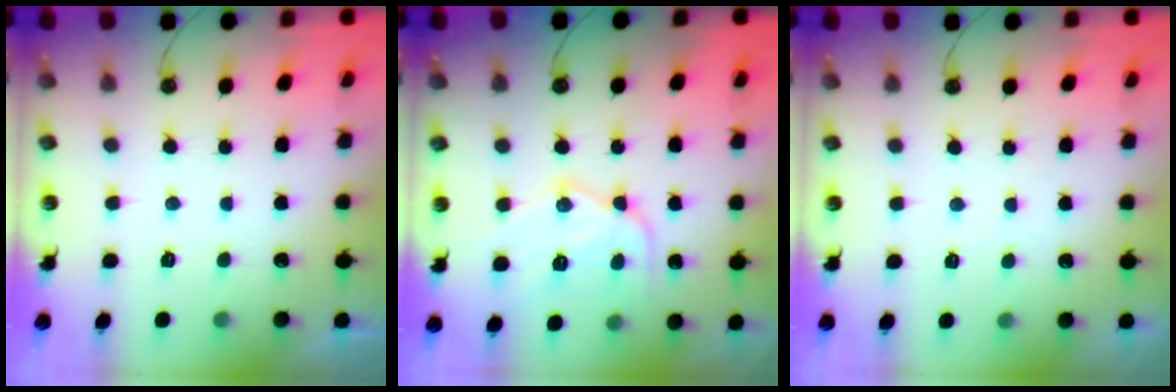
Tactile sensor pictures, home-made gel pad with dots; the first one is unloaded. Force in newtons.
{"total": 14.7, "press": 14.6, "slide": 1.1}
{"total": 3.6, "press": 3.5, "slide": 0.6}